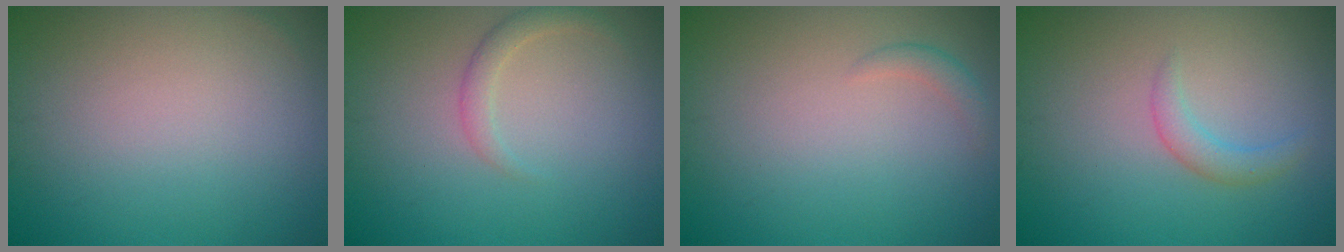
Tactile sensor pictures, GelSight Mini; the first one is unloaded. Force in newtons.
{"total": 1.5, "press": 1.5, "slide": 0.0}
{"total": 1.0, "press": 1.0, "slide": 0.0}
{"total": 1.6, "press": 1.6, "slide": 0.0}